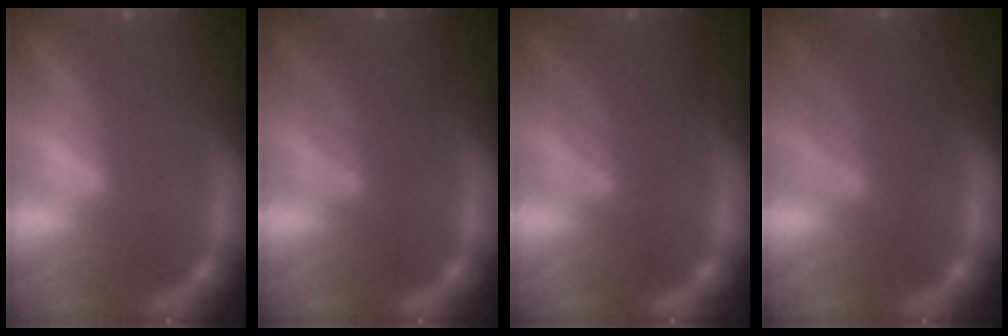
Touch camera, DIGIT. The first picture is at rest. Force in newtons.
{"total": 5.1}
{"total": 5.1}
{"total": 6.0}